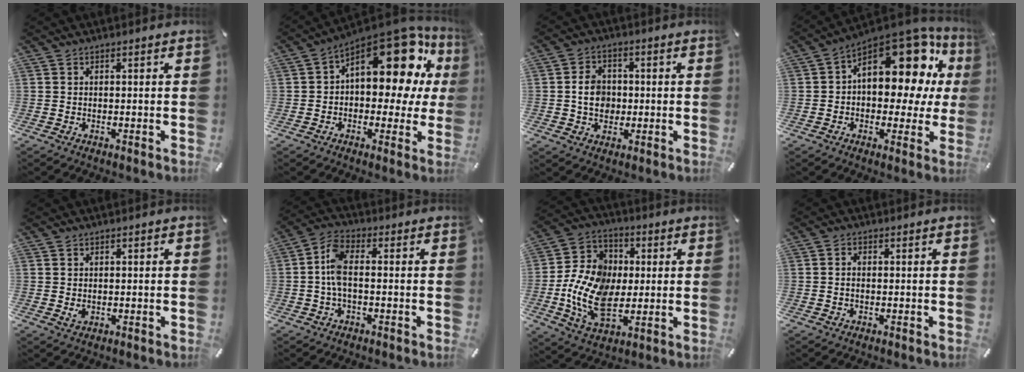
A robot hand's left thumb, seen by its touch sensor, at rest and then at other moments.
{"total": 20.6, "force": [9.3, 10.5, 15.1], "torque": [-0.191, -0.074, 0.156]}
{"total": 6.3, "force": [-0.4, 5.2, 3.5], "torque": [-0.059, 0.003, -0.010]}
{"total": 19.8, "force": [8.1, 11.3, 14.1], "torque": [-0.173, -0.068, 0.135]}
{"total": 1.2, "force": [0.0, 1.0, 0.8], "torque": [-0.007, -0.001, -0.002]}
{"total": 6.3, "force": [-0.7, 3.1, 5.5], "torque": [-0.116, 0.008, -0.013]}
{"total": 15.0, "force": [-2.0, 11.1, 9.9], "torque": [-0.228, 0.011, -0.037]}
{"total": 1.3, "force": [-0.3, 0.8, 1.1], "torque": [-0.021, 0.001, -0.006]}